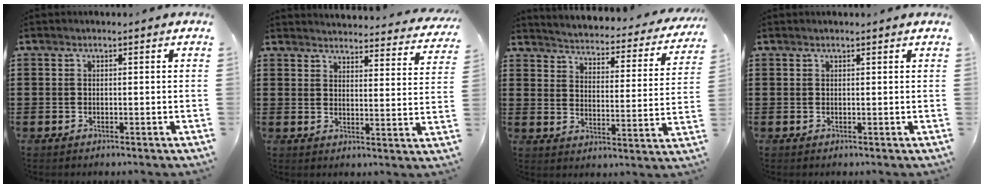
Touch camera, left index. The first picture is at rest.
{"total": 3.8, "force": [3.8, 0.0, 0.4], "torque": [-0.018, -0.029, 0.063]}
{"total": 3.0, "force": [3.0, -0.2, 0.2], "torque": [-0.027, -0.035, 0.041]}
{"total": 0.5, "force": [0.4, 0.0, 0.3], "torque": [-0.007, 0.000, 0.009]}